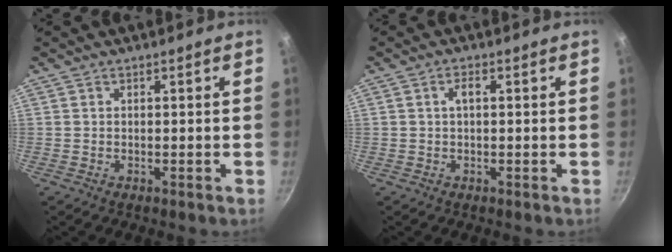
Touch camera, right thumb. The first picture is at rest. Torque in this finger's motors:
{"motor_torque": [0.22, 1.00, 0.40, 0.18, 0.00]}